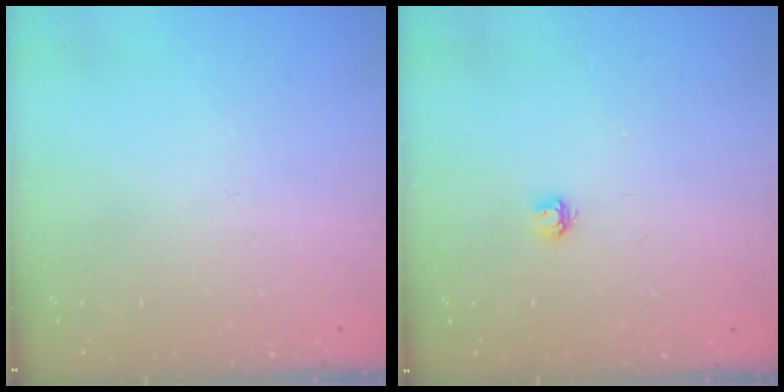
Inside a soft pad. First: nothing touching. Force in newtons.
{"total": 3.2, "press": 3.2, "slide": 0.3}